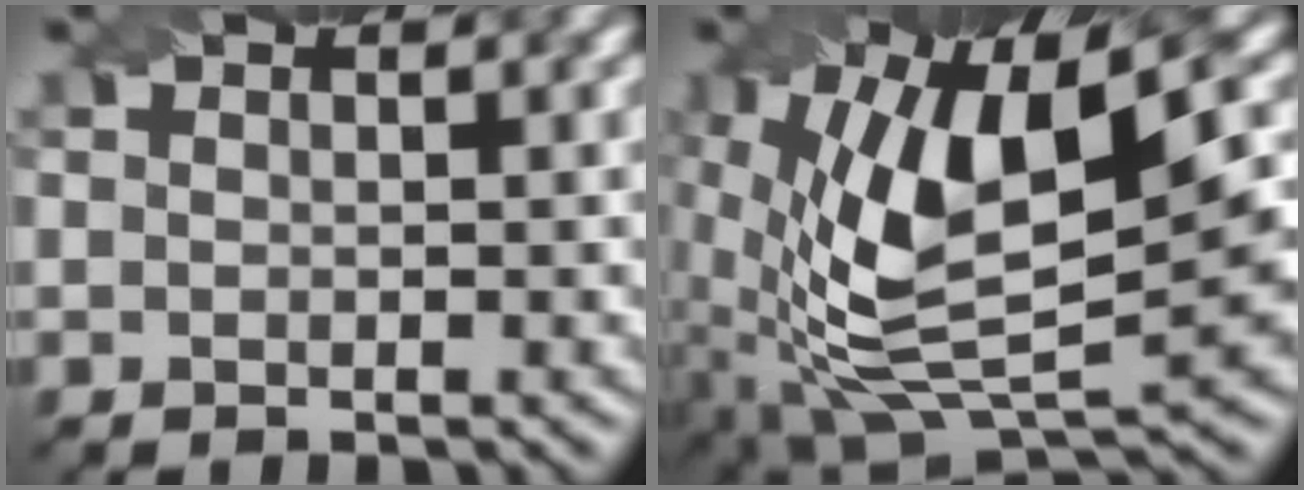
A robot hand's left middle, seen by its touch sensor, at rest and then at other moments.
{"total": 14.6, "force": [0.8, 7.0, 12.8], "torque": [-0.247, -0.009, 0.020]}